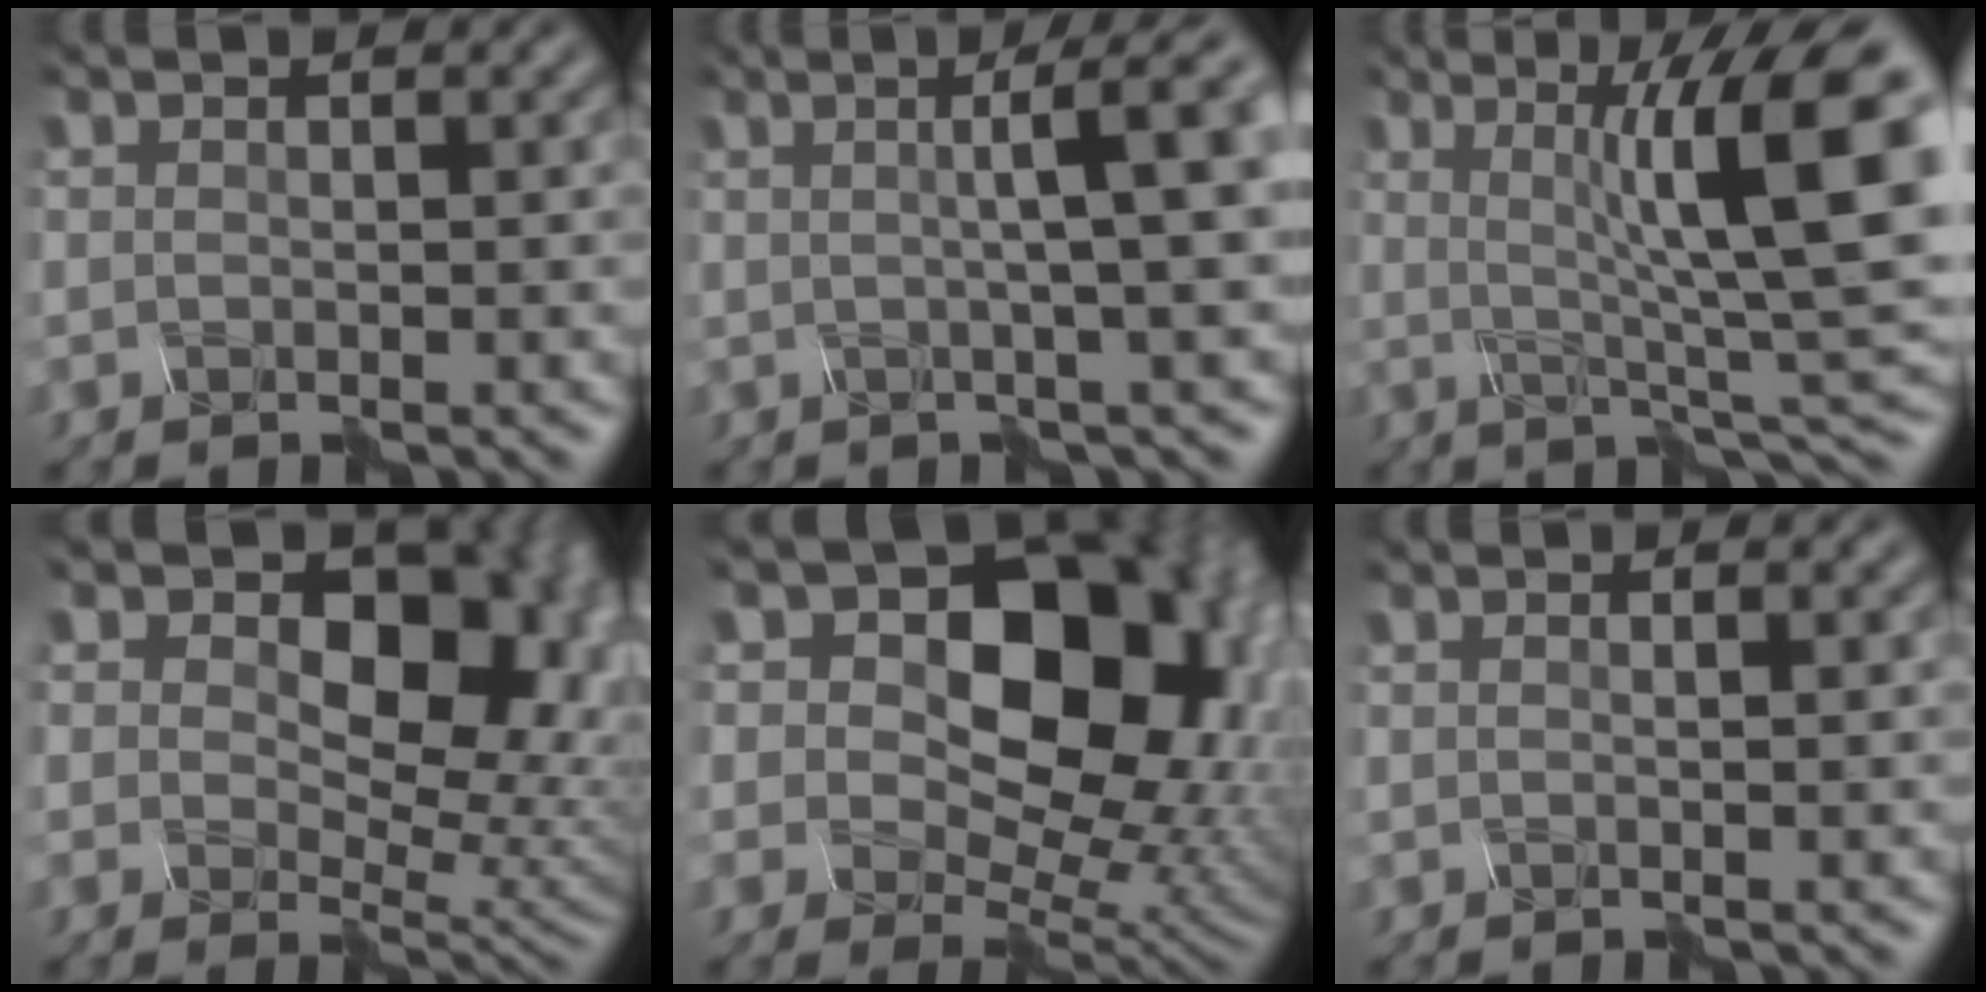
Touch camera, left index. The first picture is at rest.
{"total": 7.0, "force": [0.8, 1.1, 6.9], "torque": [-0.071, 0.018, 0.033]}
{"total": 10.1, "force": [1.1, 1.3, 10.0], "torque": [-0.136, 0.010, 0.041]}
{"total": 11.0, "force": [2.5, 7.4, 7.7], "torque": [-0.096, -0.008, 0.071]}
{"total": 14.8, "force": [3.7, 10.2, 10.0], "torque": [-0.124, 0.022, 0.087]}
{"total": 0.8, "force": [0.1, 0.3, 0.8], "torque": [-0.006, 0.007, -0.002]}